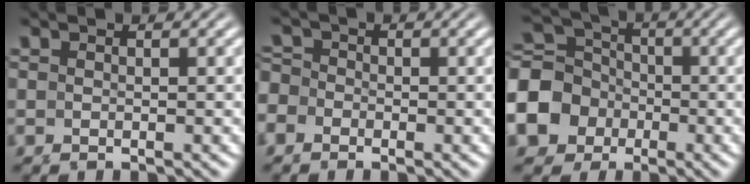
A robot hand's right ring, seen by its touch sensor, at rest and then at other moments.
{"total": 2.3, "force": [-0.4, 2.2, 0.5], "torque": [-0.005, 0.002, -0.017]}
{"total": 7.3, "force": [-0.4, 6.7, 2.9], "torque": [-0.078, -0.023, -0.002]}